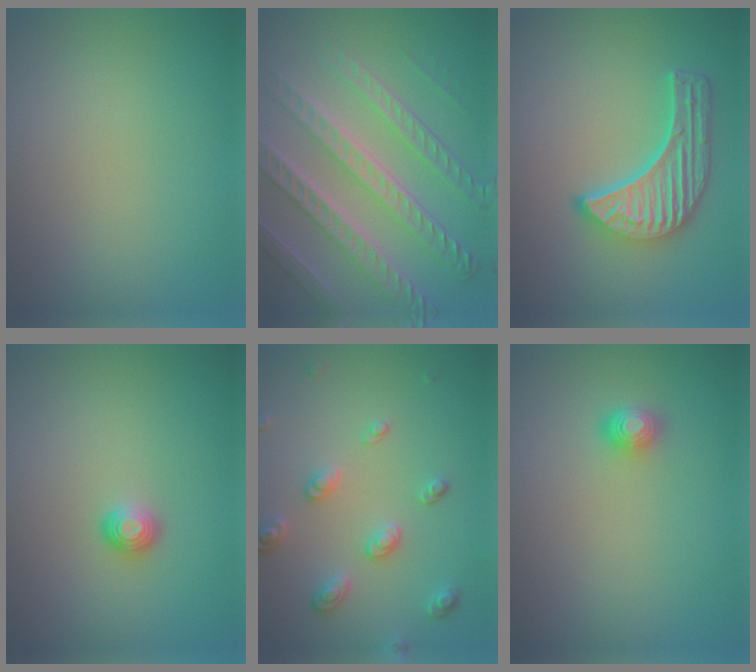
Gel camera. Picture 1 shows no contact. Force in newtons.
{"total": 6.6, "press": 5.9, "slide": 3.0}
{"total": 5.6, "press": 4.4, "slide": 3.6}
{"total": 1.1, "press": 1.0, "slide": 0.4}
{"total": 3.2, "press": 2.7, "slide": 1.8}
{"total": 1.4, "press": 1.4, "slide": 0.4}